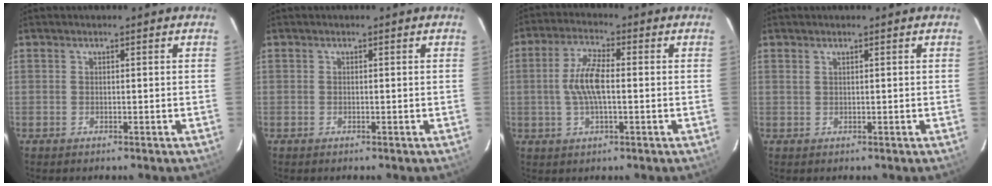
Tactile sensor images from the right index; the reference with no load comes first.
{"total": 0.0}
{"total": 7.6, "force": [-0.2, 2.6, 7.1], "torque": [-0.143, 0.008, -0.004]}
{"total": 0.5, "force": [0.4, -0.1, 0.3], "torque": [-0.007, -0.001, 0.008]}